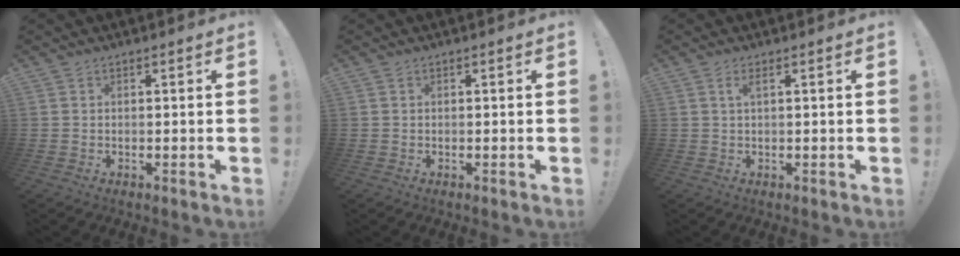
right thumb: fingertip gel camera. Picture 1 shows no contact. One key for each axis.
{"total": 0.0}
{"total": 1.8, "fx": 0.6, "fy": 0.0, "fz": 1.7, "tx": -0.026, "ty": -0.001, "tz": 0.008}